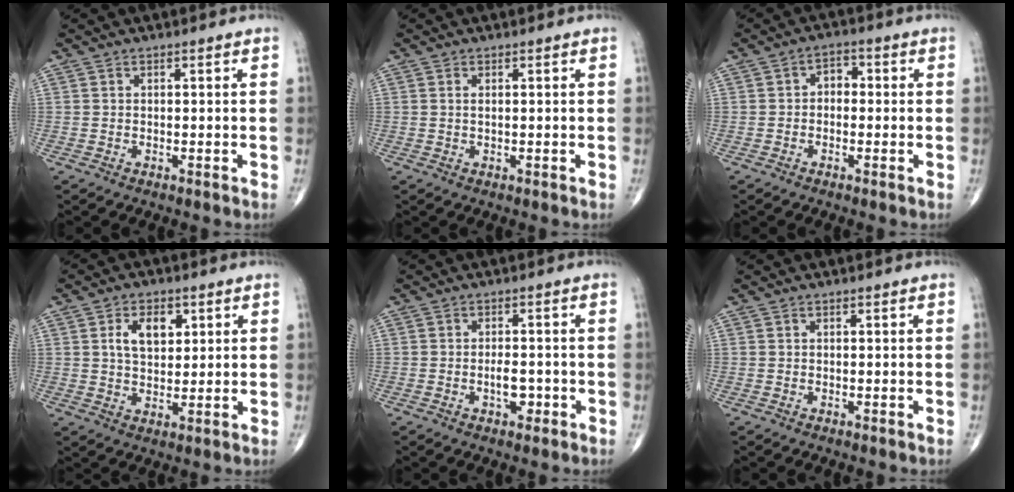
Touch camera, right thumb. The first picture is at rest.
{"total": 0.8, "force": [0.3, 0.2, 0.7], "torque": [-0.019, 0.003, 0.006]}
{"total": 3.2, "force": [-0.2, 2.4, 2.2], "torque": [-0.015, 0.014, -0.014]}
{"total": 6.9, "force": [2.1, 4.4, 4.9], "torque": [-0.062, -0.005, 0.034]}
{"total": 3.0, "force": [-1.0, 1.6, 2.3], "torque": [-0.028, 0.007, -0.015]}
{"total": 0.0}